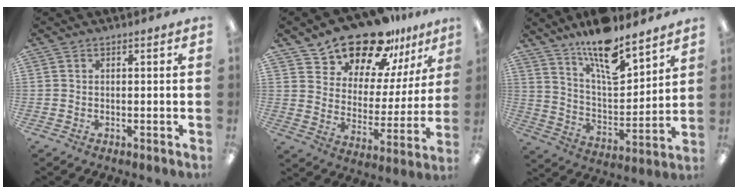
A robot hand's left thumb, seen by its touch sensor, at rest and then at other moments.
{"total": 18.3, "force": [15.6, 7.8, 5.5], "torque": [-0.100, -0.122, 0.280]}
{"total": 14.8, "force": [12.1, 4.3, 7.4], "torque": [-0.124, -0.084, 0.207]}